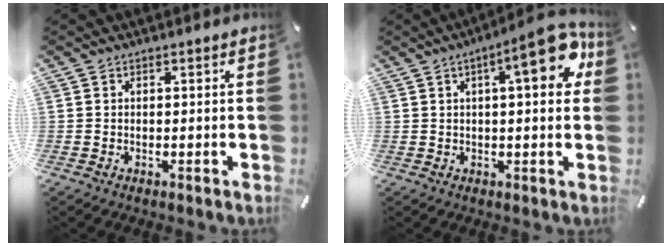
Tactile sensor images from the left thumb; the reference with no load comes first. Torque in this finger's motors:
{"motor_torque": [0.26, 0.27, 0.17, -0.28, 0.21]}